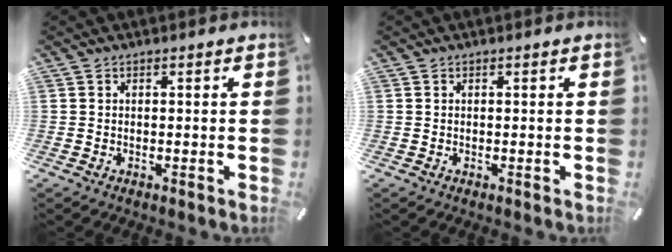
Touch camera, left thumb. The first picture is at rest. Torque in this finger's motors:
{"motor_torque": [-0.07, 0.10, -0.04, 0.00, -0.02]}